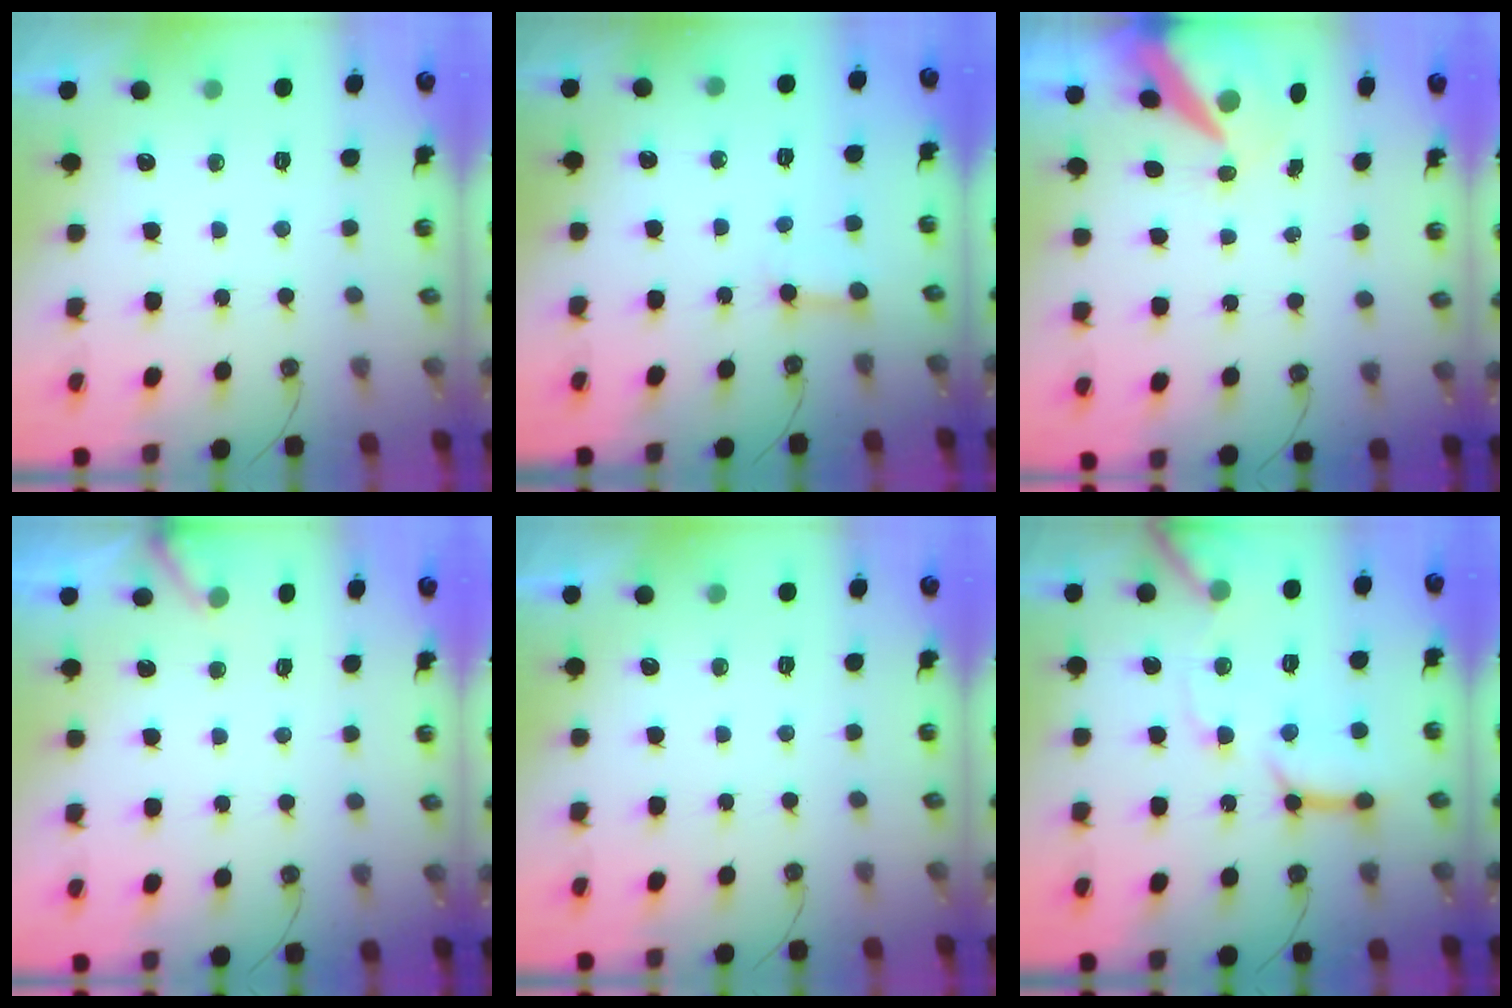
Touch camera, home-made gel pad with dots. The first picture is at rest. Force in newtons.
{"total": 3.0, "press": 2.9, "slide": 0.5}
{"total": 10.4, "press": 10.4, "slide": 1.2}
{"total": 3.1, "press": 3.1, "slide": 0.1}
{"total": 0.0}
{"total": 15.1, "press": 15.0, "slide": 1.9}